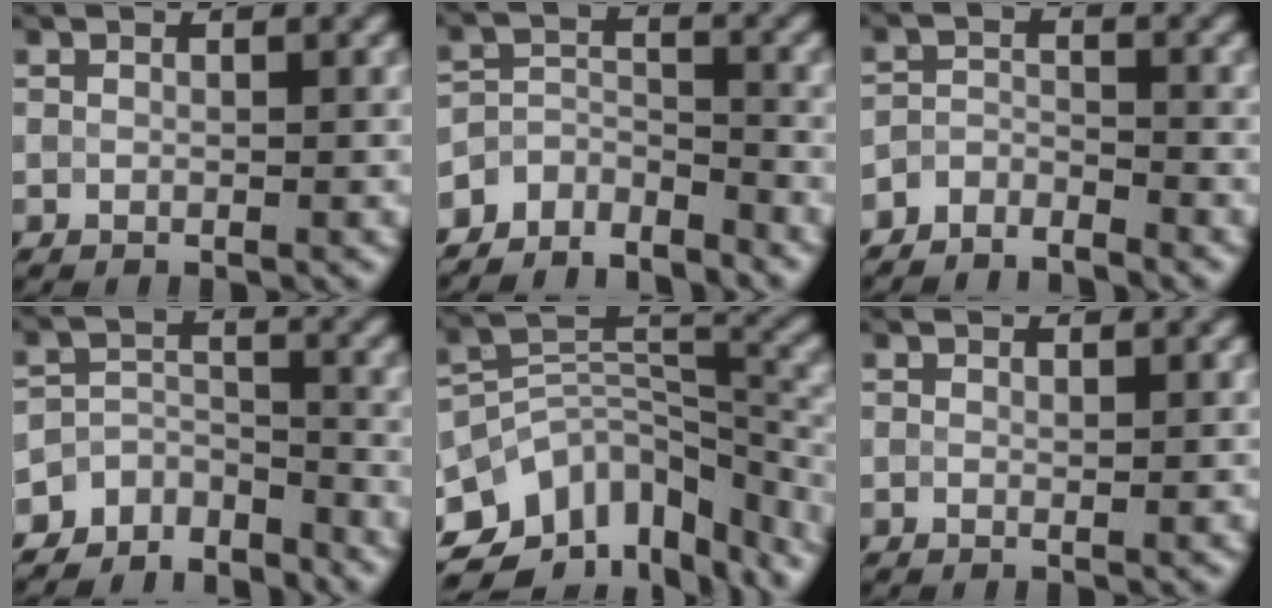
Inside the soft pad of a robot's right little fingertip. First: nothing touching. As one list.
[{"total": 4.7, "force": [-4.2, 1.8, 0.8], "torque": [-0.002, 0.000, -0.083]}, {"total": 2.8, "force": [-2.7, 0.7, 0.4], "torque": [-0.007, -0.001, -0.059]}, {"total": 5.3, "force": [-4.6, 2.4, 0.4], "torque": [0.005, -0.007, -0.080]}, {"total": 14.2, "force": [-9.1, 8.8, 6.6], "torque": [-0.149, 0.002, -0.114]}, {"total": 0.0}]